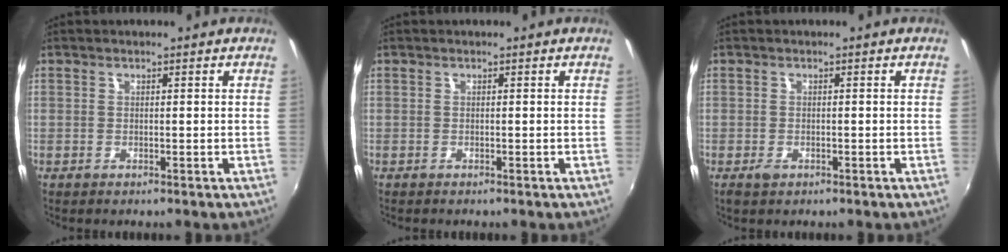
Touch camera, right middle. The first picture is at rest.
{"total": 0.0}
{"total": 1.6, "force": [-1.1, 0.8, 0.8], "torque": [-0.016, -0.004, -0.020]}